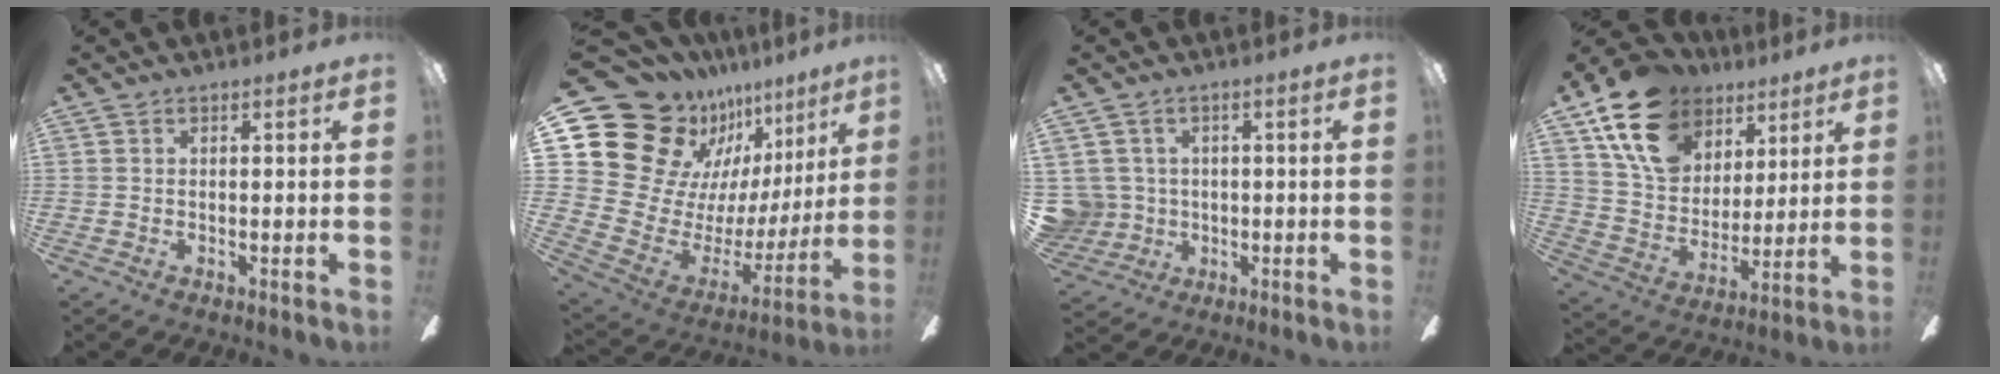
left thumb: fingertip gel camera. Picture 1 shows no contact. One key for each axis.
{"total": 20.8, "fx": 13.9, "fy": 12.7, "fz": 8.8, "tx": -0.182, "ty": -0.112, "tz": 0.276}
{"total": 6.0, "fx": 0.9, "fy": 5.9, "fz": 0.5, "tx": -0.038, "ty": 0.001, "tz": 0.022}
{"total": 18.7, "fx": 10.6, "fy": 13.0, "fz": 8.3, "tx": -0.147, "ty": -0.039, "tz": 0.200}